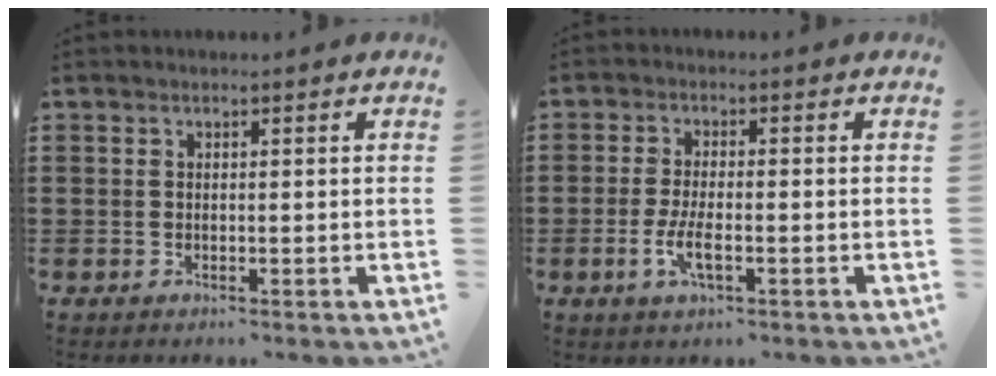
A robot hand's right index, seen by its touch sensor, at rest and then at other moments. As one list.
[{"total": 4.1, "force": [-1.4, 1.1, 3.6], "torque": [-0.073, -0.002, -0.028]}]